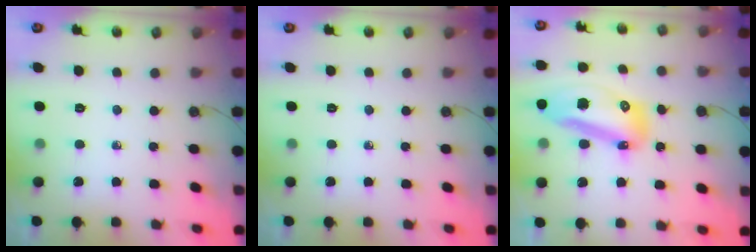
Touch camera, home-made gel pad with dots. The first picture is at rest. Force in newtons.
{"total": 0.0}
{"total": 16.0, "press": 15.8, "slide": 2.3}